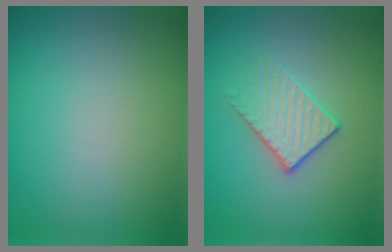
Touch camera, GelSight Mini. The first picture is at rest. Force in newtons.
{"total": 2.2, "press": 1.9, "slide": 1.2}